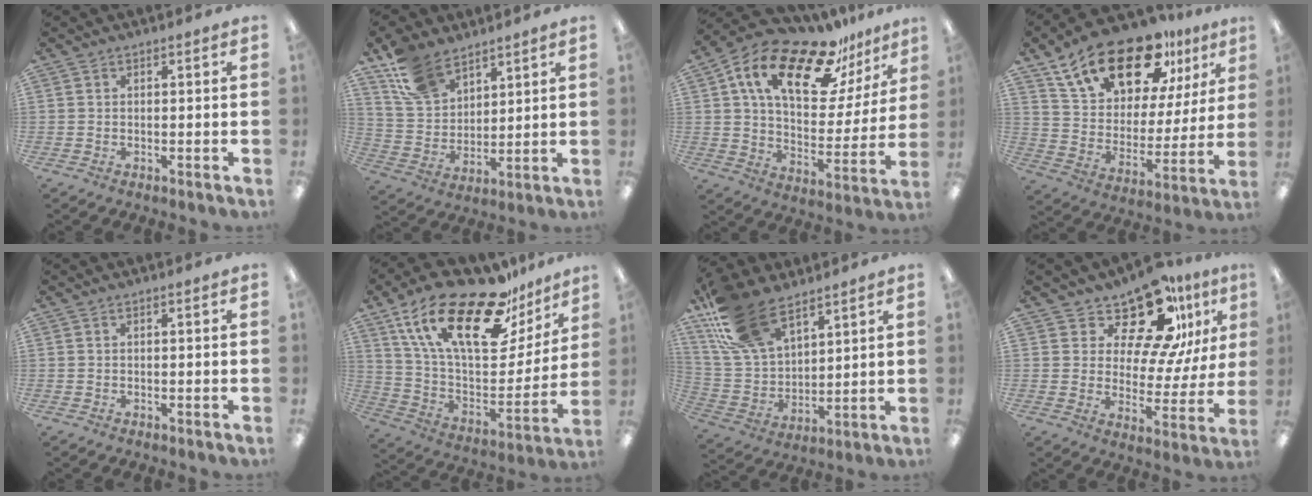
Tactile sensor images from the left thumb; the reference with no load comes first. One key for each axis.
{"total": 12.7, "fx": 9.5, "fy": 7.0, "fz": 4.6, "tx": -0.109, "ty": -0.037, "tz": 0.187}
{"total": 21.3, "fx": 13.9, "fy": 9.5, "fz": 13.1, "tx": -0.229, "ty": -0.079, "tz": 0.239}
{"total": 21.7, "fx": 15.1, "fy": 10.0, "fz": 11.9, "tx": -0.205, "ty": -0.085, "tz": 0.267}
{"total": 0.0}
{"total": 26.4, "fx": 17.4, "fy": 10.4, "fz": 16.9, "tx": -0.294, "ty": -0.098, "tz": 0.297}
{"total": 19.6, "fx": 13.1, "fy": 10.1, "fz": 10.4, "tx": -0.236, "ty": -0.042, "tz": 0.247}
{"total": 17.4, "fx": 12.7, "fy": 7.1, "fz": 9.4, "tx": -0.151, "ty": -0.089, "tz": 0.216}